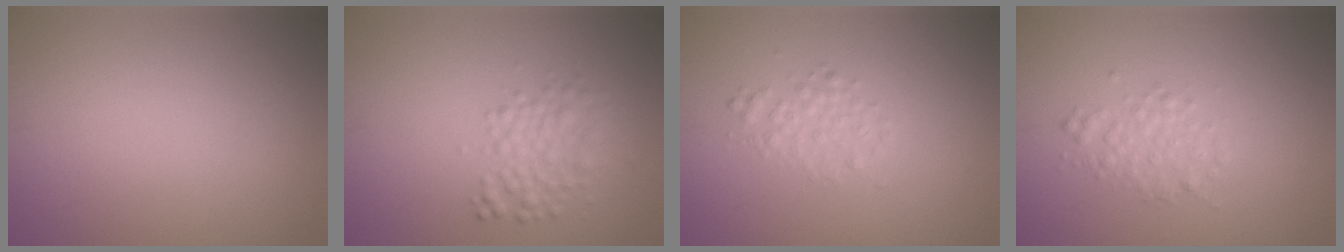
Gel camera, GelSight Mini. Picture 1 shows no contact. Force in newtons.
{"total": 2.9, "press": 2.9, "slide": 0.0}
{"total": 1.7, "press": 1.7, "slide": 0.0}
{"total": 2.0, "press": 2.0, "slide": 0.0}